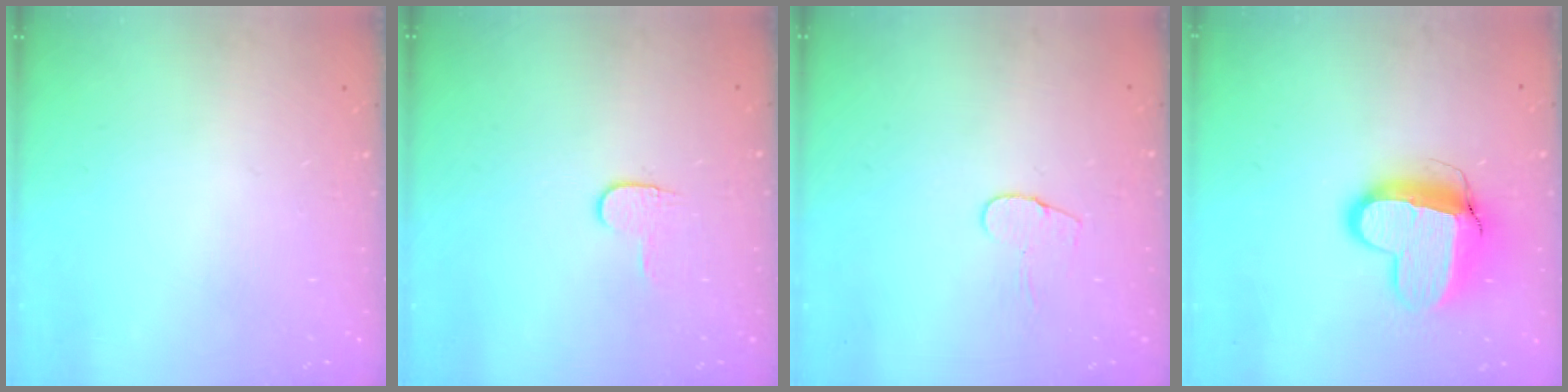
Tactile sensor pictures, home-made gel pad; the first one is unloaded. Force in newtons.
{"total": 3.7, "press": 3.6, "slide": 0.4}
{"total": 5.6, "press": 5.6, "slide": 0.4}
{"total": 13.1, "press": 13.0, "slide": 1.3}